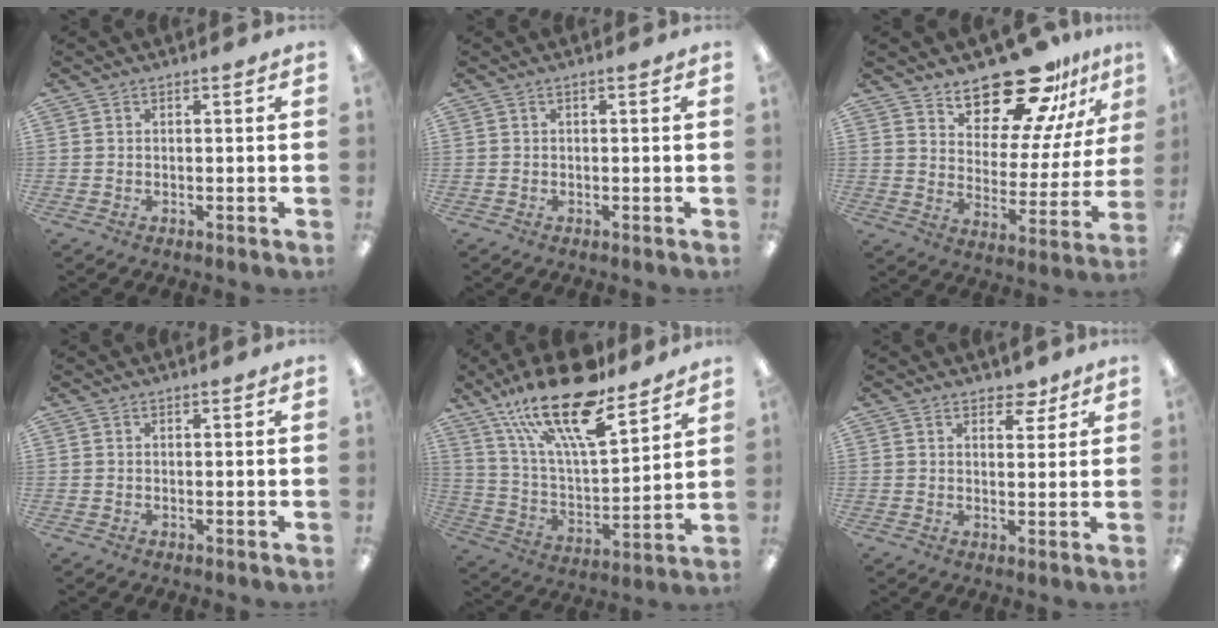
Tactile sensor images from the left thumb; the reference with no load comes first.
{"total": 0.0}
{"total": 18.8, "force": [15.8, 7.0, 7.4], "torque": [-0.113, -0.126, 0.275]}
{"total": 0.0}
{"total": 23.8, "force": [16.6, 7.3, 15.4], "torque": [-0.278, -0.100, 0.282]}
{"total": 3.7, "force": [3.0, 2.0, 1.2], "torque": [0.005, -0.015, 0.049]}